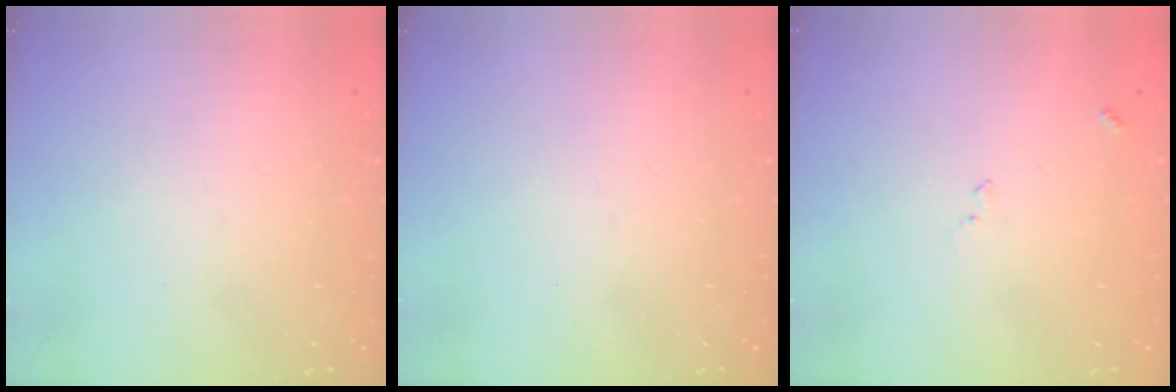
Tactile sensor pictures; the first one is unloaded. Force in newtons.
{"total": 0.0}
{"total": 9.5, "press": 9.5, "slide": 0.8}